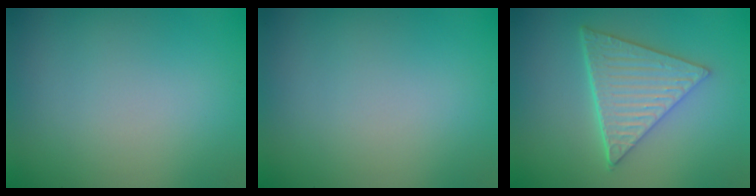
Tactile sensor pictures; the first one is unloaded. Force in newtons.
{"total": 0.0}
{"total": 5.9, "press": 4.4, "slide": 4.0}